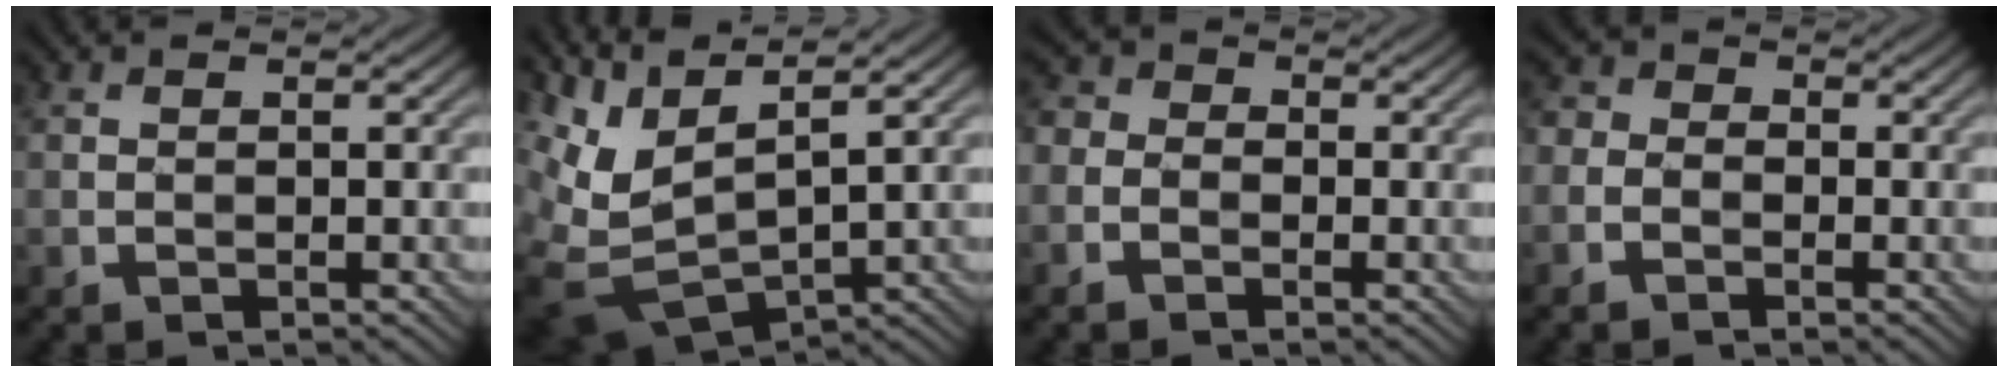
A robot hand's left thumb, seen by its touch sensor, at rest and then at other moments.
{"total": 9.1, "force": [4.6, 3.2, 7.1], "torque": [-0.192, -0.003, 0.099]}
{"total": 3.1, "force": [-1.6, 2.4, 1.2], "torque": [-0.032, 0.003, -0.046]}
{"total": 2.8, "force": [-1.6, 2.1, 1.0], "torque": [-0.026, 0.003, -0.046]}